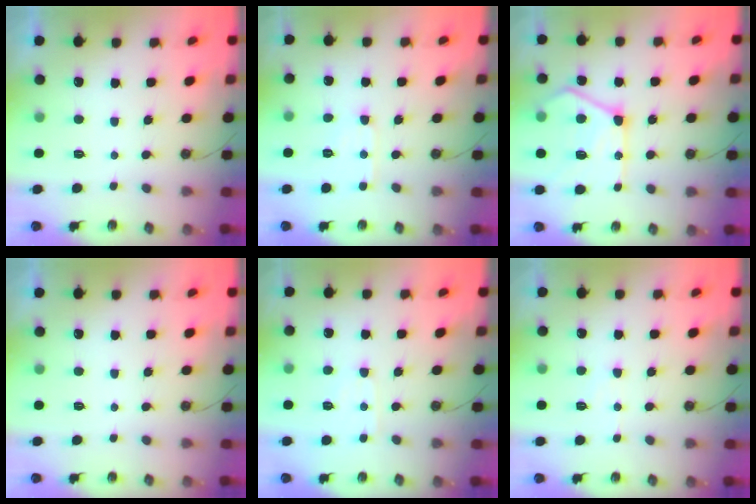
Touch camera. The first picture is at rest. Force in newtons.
{"total": 5.1, "press": 5.0, "slide": 0.3}
{"total": 20.6, "press": 20.5, "slide": 2.2}
{"total": 0.0}
{"total": 6.6, "press": 6.6, "slide": 0.7}
{"total": 6.2, "press": 6.1, "slide": 1.0}